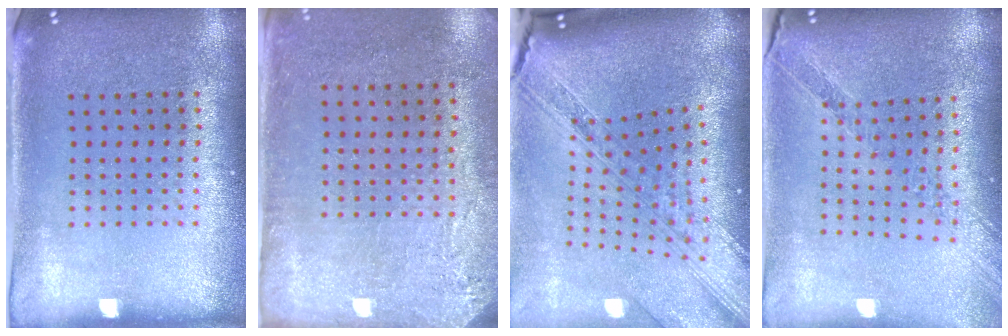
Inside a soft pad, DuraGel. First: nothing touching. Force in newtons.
{"total": 2.8, "press": 2.3, "slide": 1.6}
{"total": 3.9, "press": 2.8, "slide": 2.6}
{"total": 1.0, "press": 1.0, "slide": 0.0}